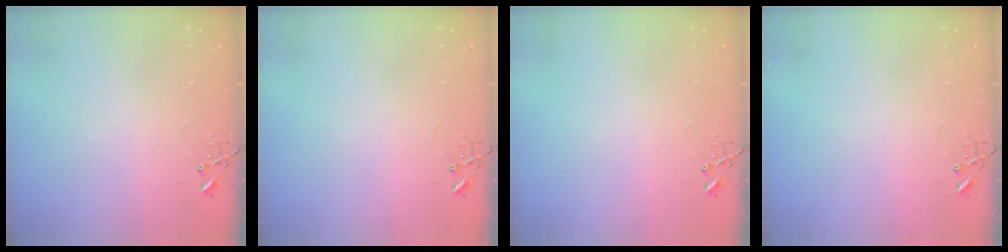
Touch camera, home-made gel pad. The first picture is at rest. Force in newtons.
{"total": 0.0}
{"total": 0.0}
{"total": 0.0}